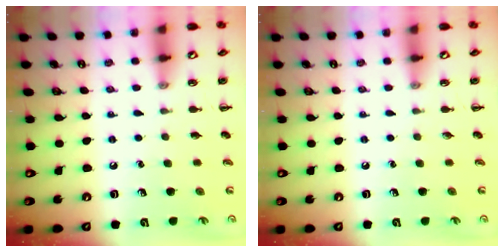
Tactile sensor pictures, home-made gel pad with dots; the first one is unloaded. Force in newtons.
{"total": 0.0}